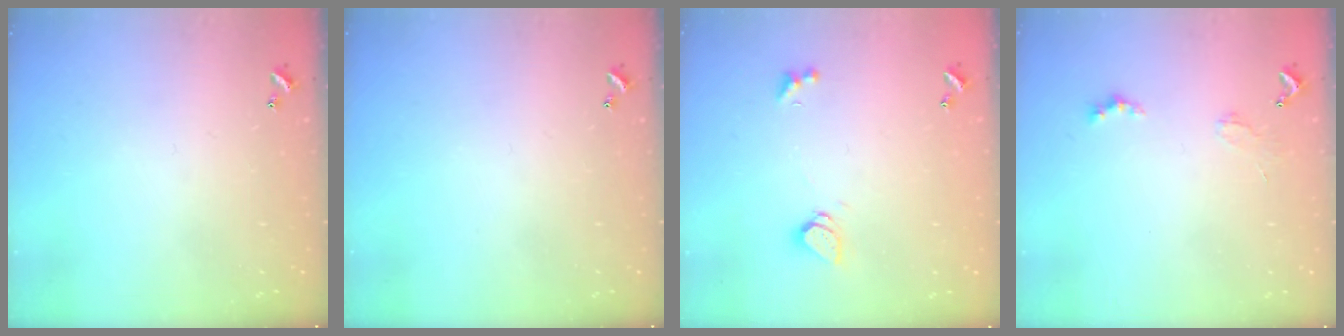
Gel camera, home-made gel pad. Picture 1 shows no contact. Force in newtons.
{"total": 0.0}
{"total": 2.2, "press": 2.2, "slide": 0.5}
{"total": 1.5, "press": 1.5, "slide": 0.5}